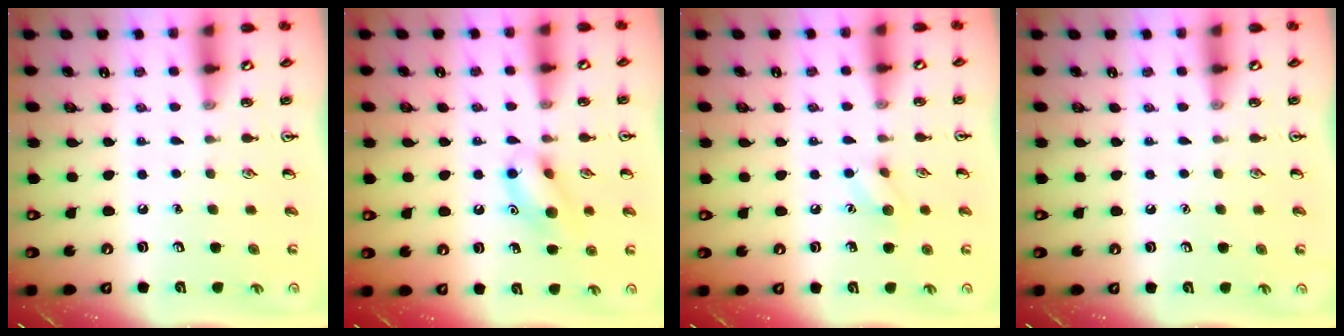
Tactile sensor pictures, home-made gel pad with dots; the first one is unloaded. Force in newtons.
{"total": 10.1, "press": 10.0, "slide": 1.2}
{"total": 6.0, "press": 5.9, "slide": 1.1}
{"total": 0.0}